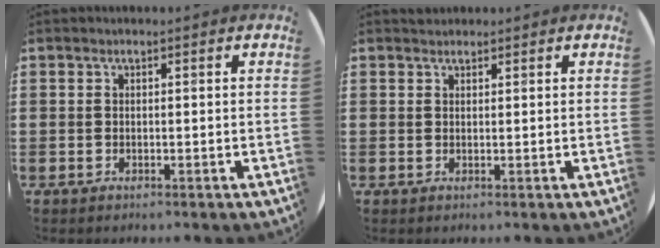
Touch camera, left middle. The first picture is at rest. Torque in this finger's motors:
{"motor_torque": [0.30, -0.31, -0.02, 0.00]}